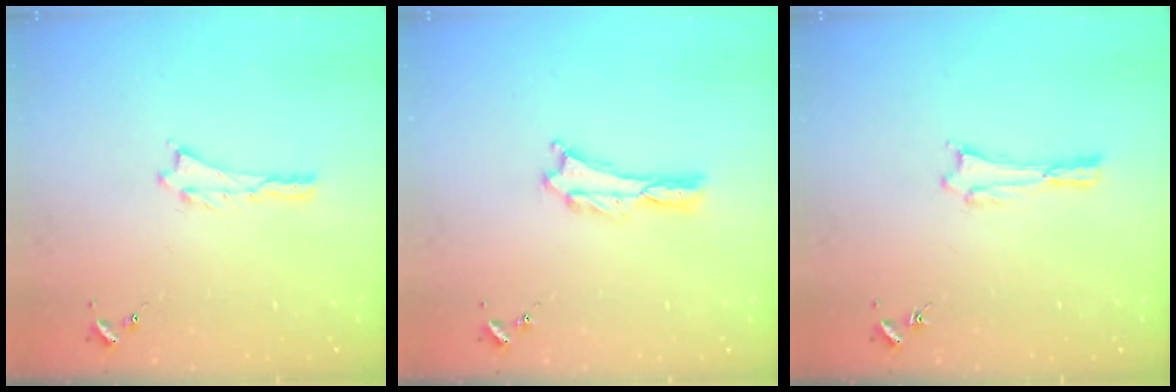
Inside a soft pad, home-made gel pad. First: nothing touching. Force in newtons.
{"total": 0.0}
{"total": 0.0}